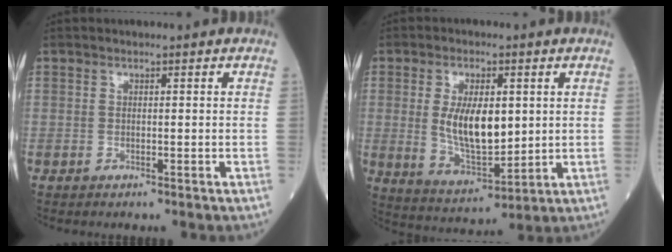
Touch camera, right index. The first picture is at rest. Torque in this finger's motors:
{"motor_torque": [1.24, 0.20, 0.82, 0.20]}